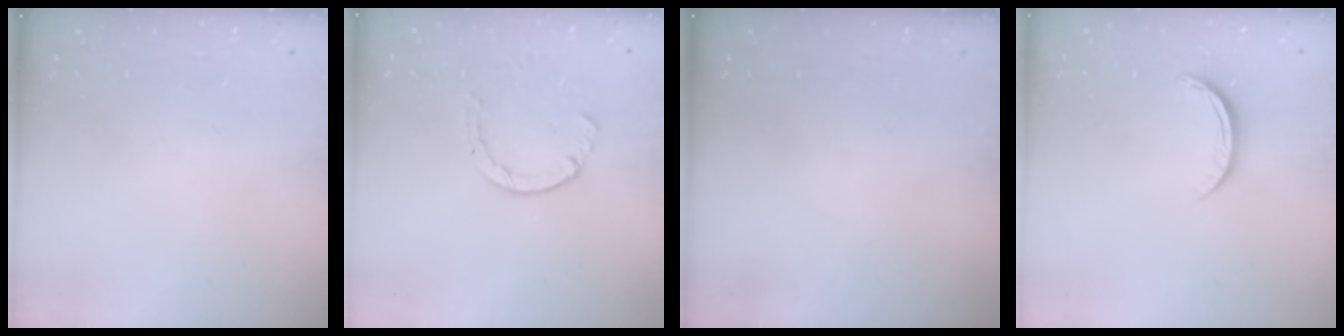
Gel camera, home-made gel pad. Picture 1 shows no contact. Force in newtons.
{"total": 2.1, "press": 2.1, "slide": 0.5}
{"total": 0.0}
{"total": 4.9, "press": 4.8, "slide": 0.6}